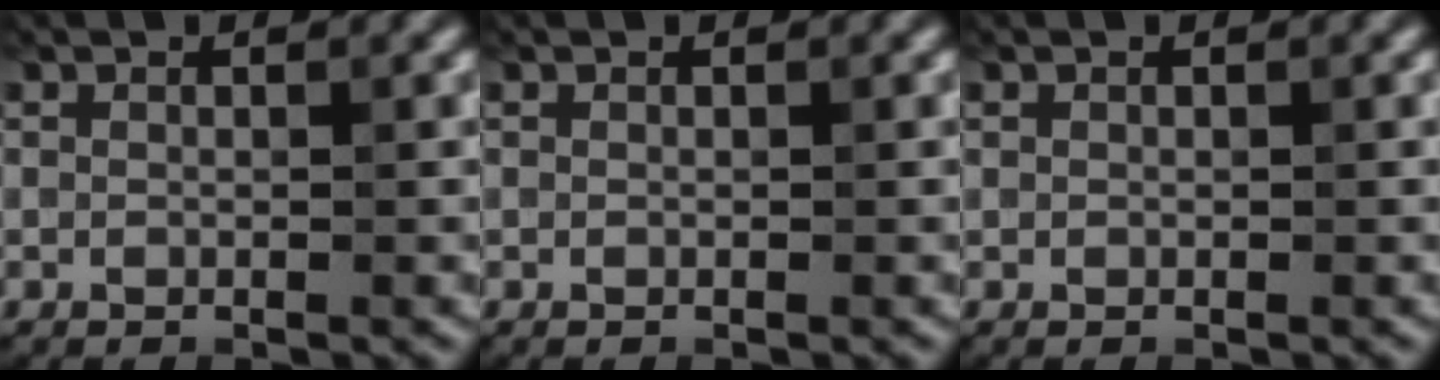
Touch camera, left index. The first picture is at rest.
{"total": 0.0}
{"total": 0.0}